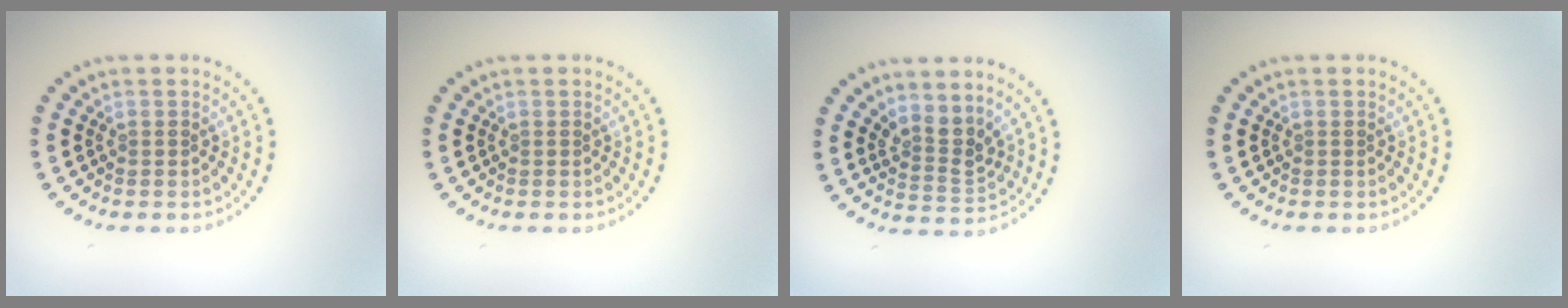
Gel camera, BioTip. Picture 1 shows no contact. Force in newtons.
{"total": 0.0}
{"total": 2.7, "press": 2.0, "slide": 1.9}
{"total": 0.0}